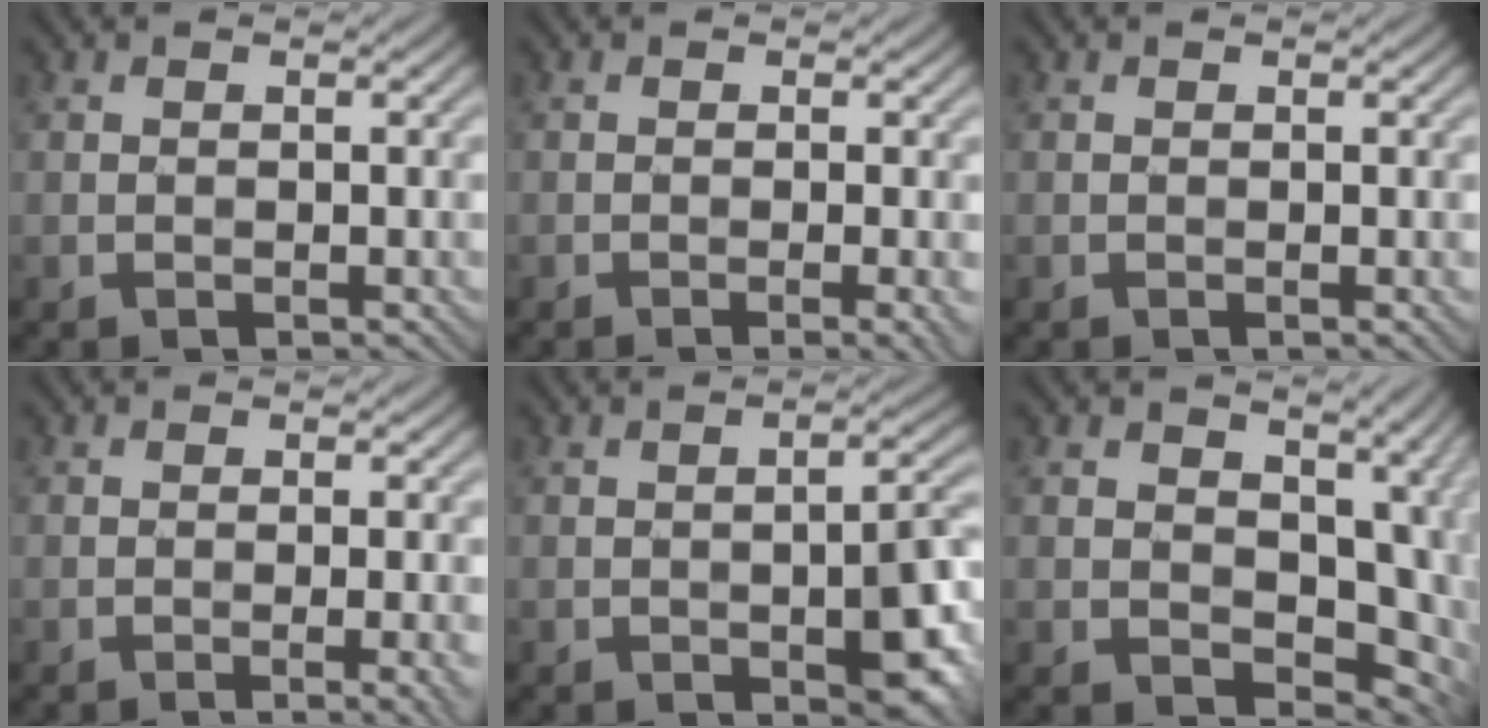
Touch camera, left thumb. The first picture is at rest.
{"total": 1.8, "force": [-0.6, 0.2, 1.7], "torque": [-0.026, 0.000, -0.013]}
{"total": 0.0}
{"total": 2.9, "force": [-0.8, 0.5, 2.7], "torque": [-0.036, 0.004, -0.018]}
{"total": 7.1, "force": [-2.4, 2.8, 6.0], "torque": [-0.081, -0.005, -0.032]}
{"total": 12.9, "force": [0.4, 8.5, 9.7], "torque": [-0.137, -0.029, 0.024]}